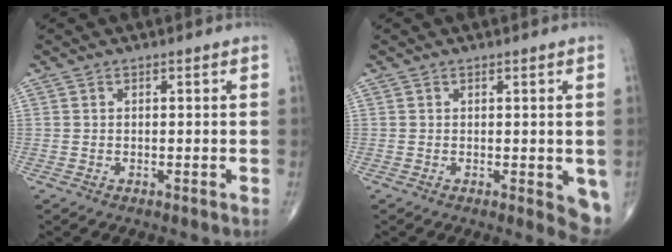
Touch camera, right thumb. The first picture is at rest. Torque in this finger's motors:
{"motor_torque": [1.21, 1.18, 1.13, -0.28, 0.21]}